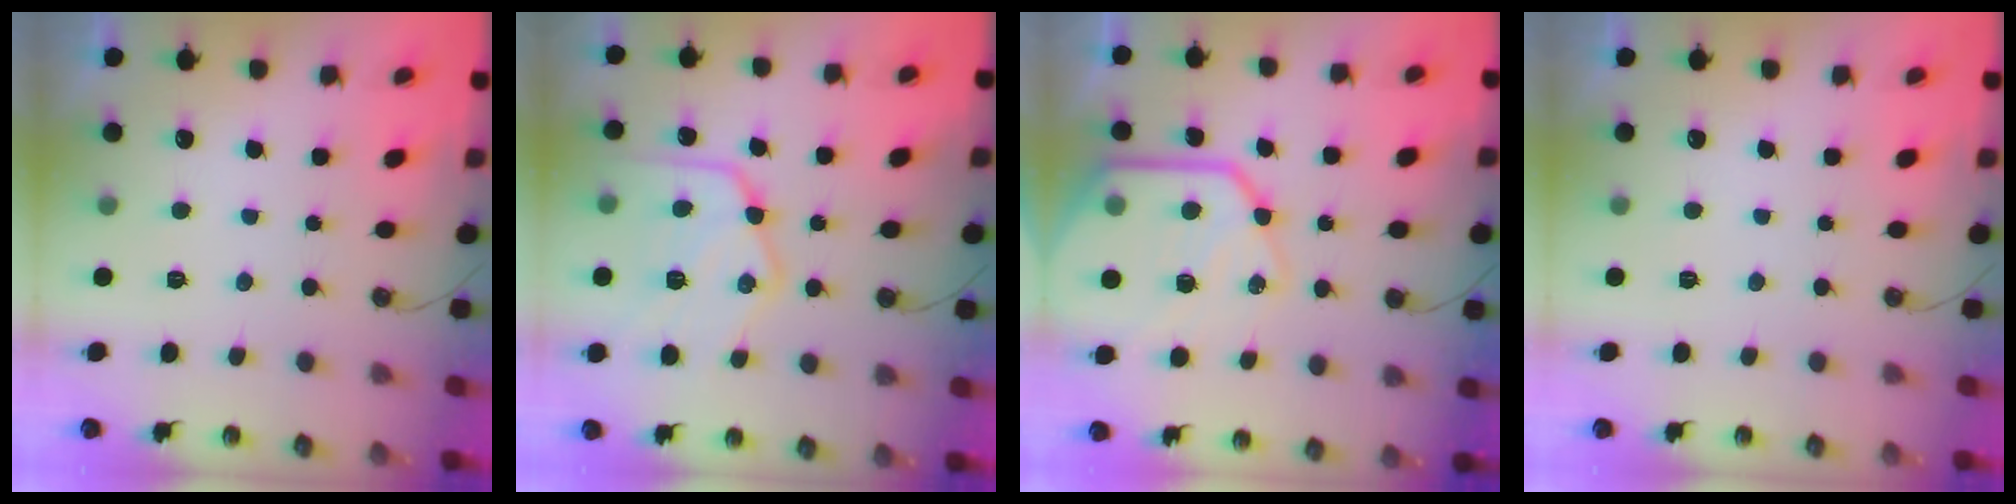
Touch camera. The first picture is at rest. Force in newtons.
{"total": 20.9, "press": 20.8, "slide": 2.2}
{"total": 23.6, "press": 23.5, "slide": 2.4}
{"total": 0.0}